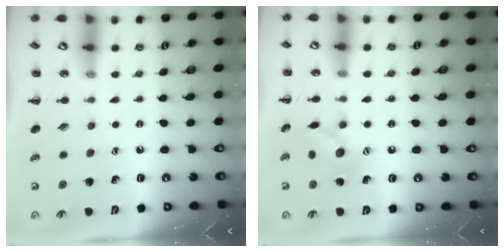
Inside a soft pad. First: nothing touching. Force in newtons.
{"total": 9.5, "press": 9.4, "slide": 0.9}